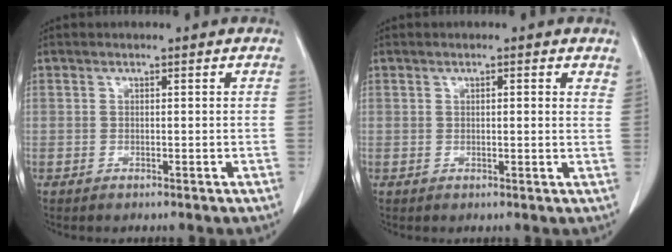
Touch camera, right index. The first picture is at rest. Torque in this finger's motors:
{"motor_torque": [0.02, 0.03, 0.03, 0.00]}